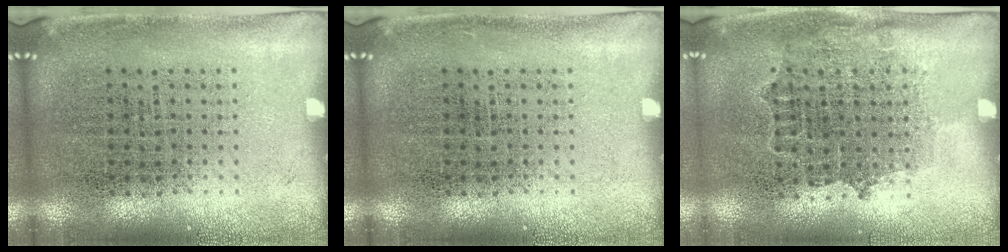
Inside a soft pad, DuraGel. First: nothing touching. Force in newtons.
{"total": 0.0}
{"total": 0.8, "press": 0.7, "slide": 0.4}